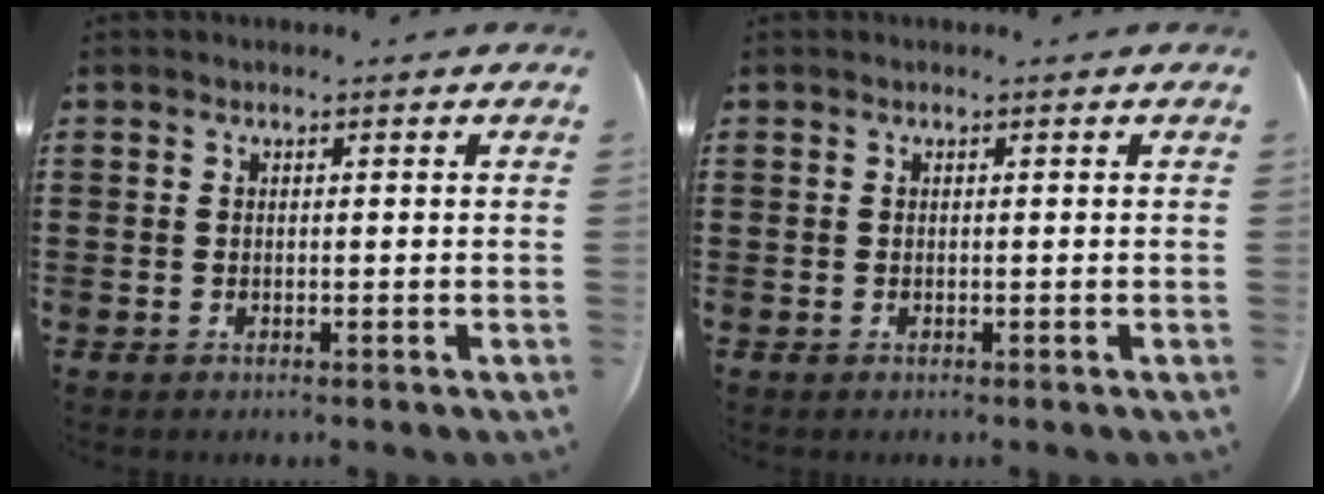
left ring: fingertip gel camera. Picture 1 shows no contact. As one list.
[{"total": 0.0}]